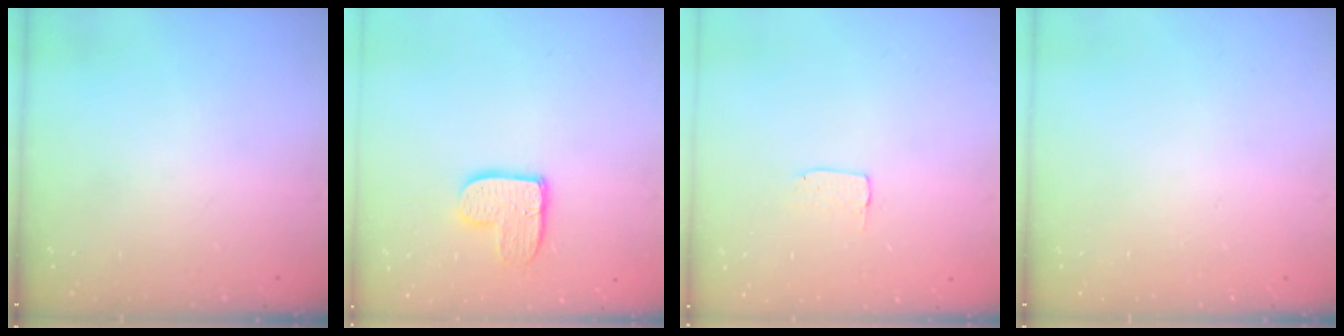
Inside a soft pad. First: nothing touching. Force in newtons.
{"total": 10.0, "press": 10.0, "slide": 0.5}
{"total": 3.1, "press": 3.1, "slide": 0.2}
{"total": 0.0}